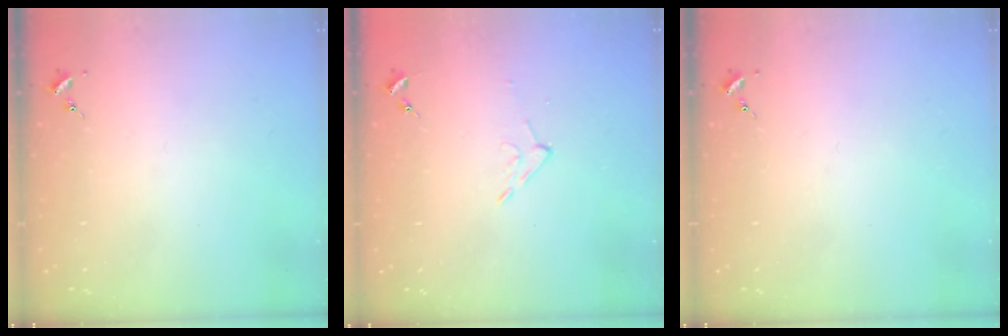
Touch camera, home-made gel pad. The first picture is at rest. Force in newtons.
{"total": 5.3, "press": 5.3, "slide": 0.8}
{"total": 0.0}